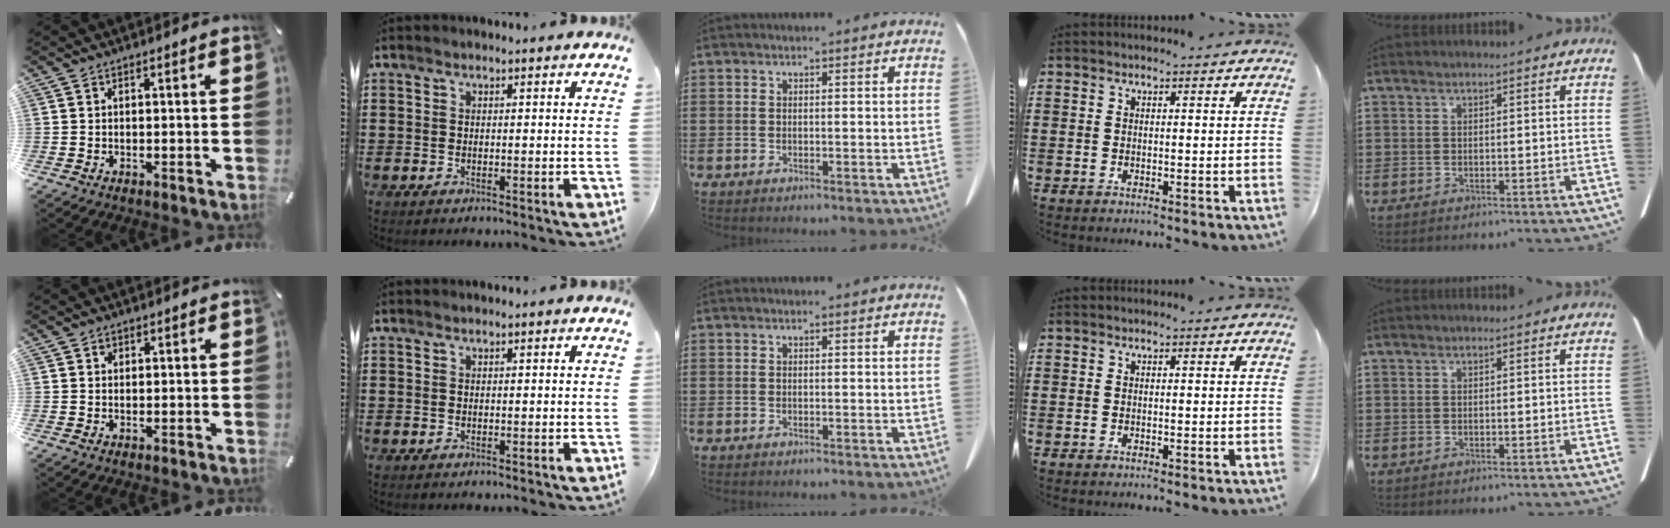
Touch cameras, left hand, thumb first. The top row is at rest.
{"thumb": {"total": 0.9, "force": [0.4, 0.8, 0.2], "torque": [0.004, 0.002, 0.004]}}